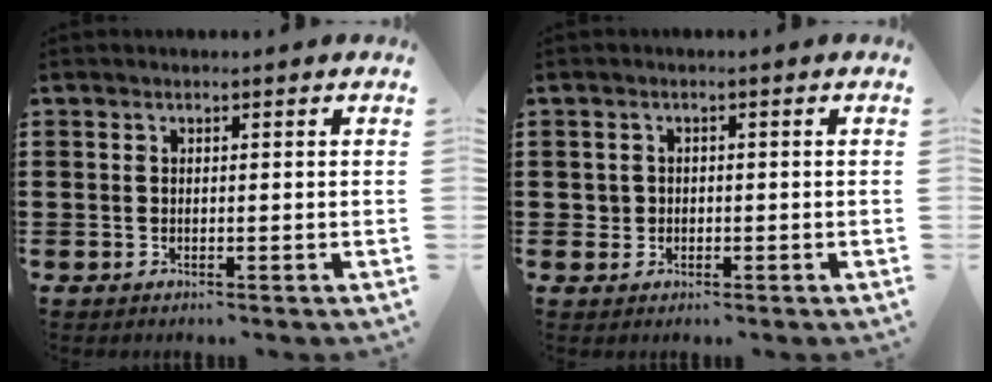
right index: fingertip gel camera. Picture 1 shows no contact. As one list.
[{"total": 1.5, "force": [-0.3, 1.4, 0.3], "torque": [-0.010, 0.006, -0.008]}]